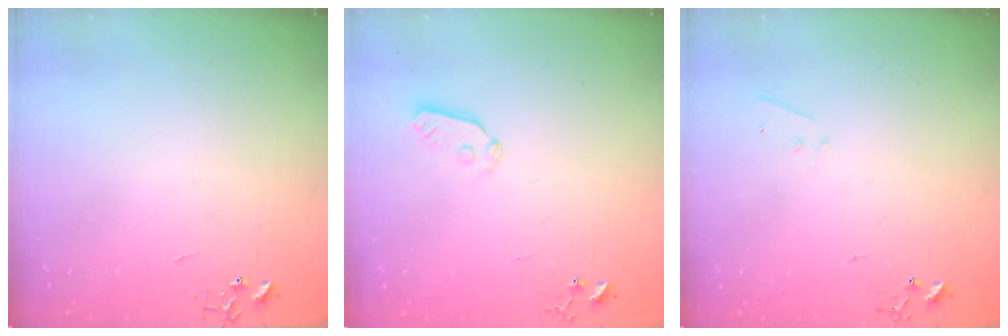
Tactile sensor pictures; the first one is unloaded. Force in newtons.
{"total": 3.8, "press": 3.8, "slide": 0.6}
{"total": 4.2, "press": 4.1, "slide": 0.6}